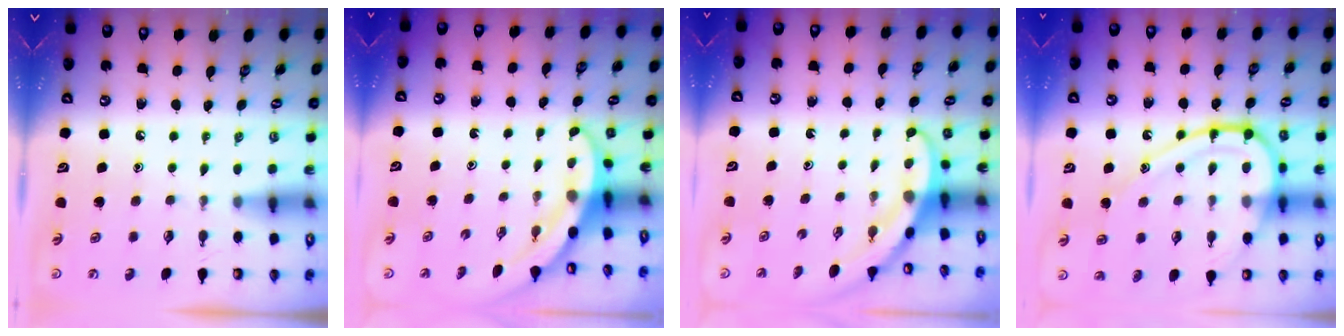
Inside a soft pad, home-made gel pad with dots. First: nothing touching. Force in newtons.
{"total": 3.4, "press": 3.4, "slide": 0.1}
{"total": 3.8, "press": 3.8, "slide": 0.2}
{"total": 16.0, "press": 16.0, "slide": 1.5}